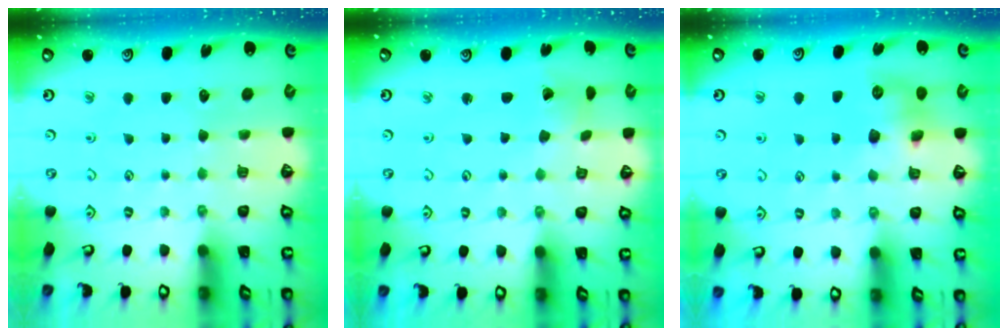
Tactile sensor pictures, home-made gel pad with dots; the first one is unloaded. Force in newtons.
{"total": 2.4, "press": 2.4, "slide": 0.3}
{"total": 8.6, "press": 8.6, "slide": 0.5}